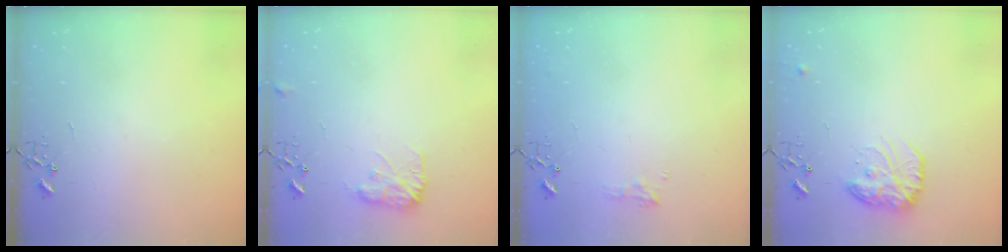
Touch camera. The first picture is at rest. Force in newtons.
{"total": 9.2, "press": 9.2, "slide": 0.3}
{"total": 7.6, "press": 7.6, "slide": 0.8}
{"total": 15.0, "press": 15.0, "slide": 1.2}